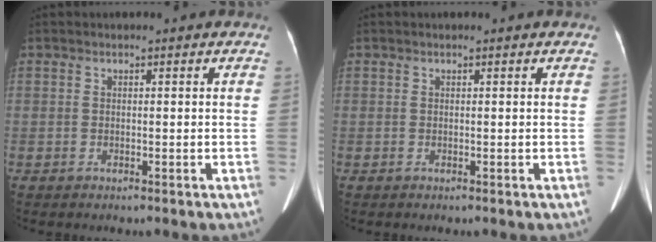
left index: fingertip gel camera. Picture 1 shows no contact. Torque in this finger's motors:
{"motor_torque": [0.08, 0.01, 0.01, -0.01]}